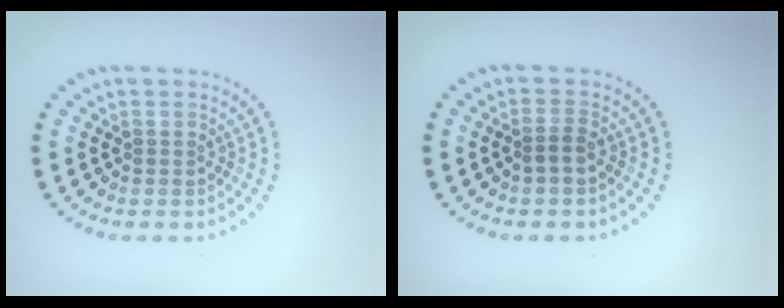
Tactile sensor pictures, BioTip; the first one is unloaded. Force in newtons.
{"total": 1.3, "press": 1.1, "slide": 0.8}